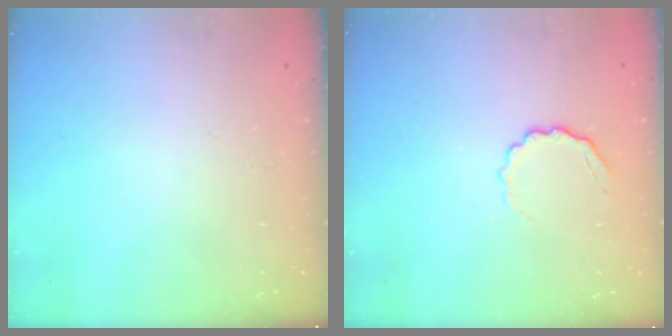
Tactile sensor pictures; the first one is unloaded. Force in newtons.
{"total": 4.7, "press": 4.5, "slide": 1.3}